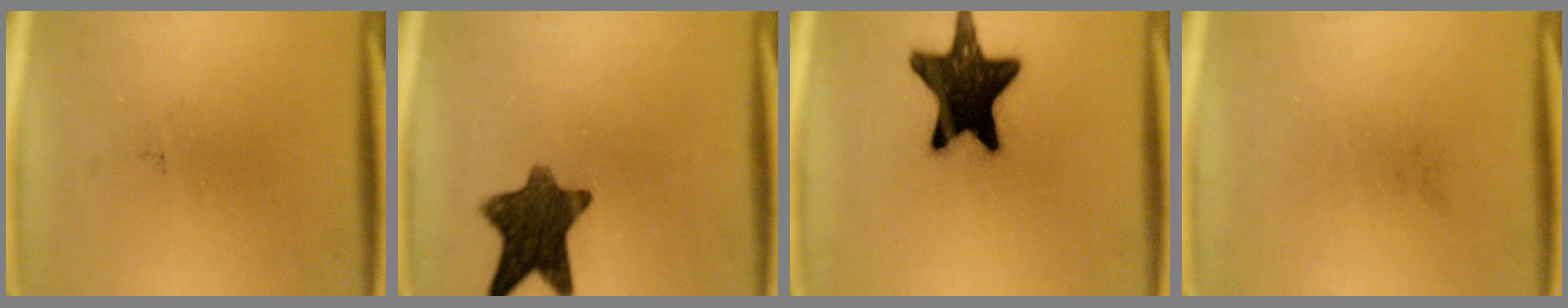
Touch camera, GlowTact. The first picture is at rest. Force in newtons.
{"total": 10.7}
{"total": 18.1}
{"total": 0.0}